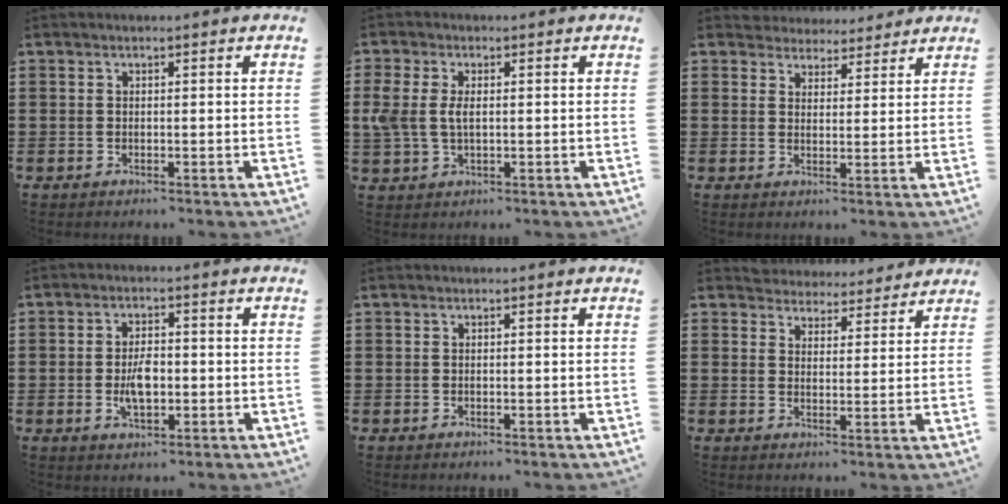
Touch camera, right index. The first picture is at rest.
{"total": 4.2, "force": [0.4, 2.2, 3.5], "torque": [-0.094, -0.002, -0.001]}
{"total": 3.3, "force": [3.0, 1.2, -0.5], "torque": [-0.005, -0.004, 0.059]}
{"total": 4.9, "force": [-0.7, 2.4, 4.2], "torque": [-0.084, -0.004, -0.017]}
{"total": 0.0}
{"total": 3.7, "force": [3.6, 0.5, -0.7], "torque": [-0.003, -0.019, 0.068]}